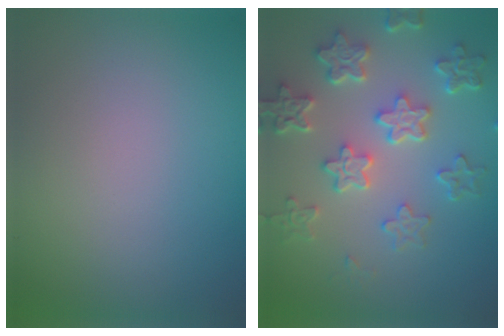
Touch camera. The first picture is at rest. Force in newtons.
{"total": 6.1, "press": 4.7, "slide": 3.9}